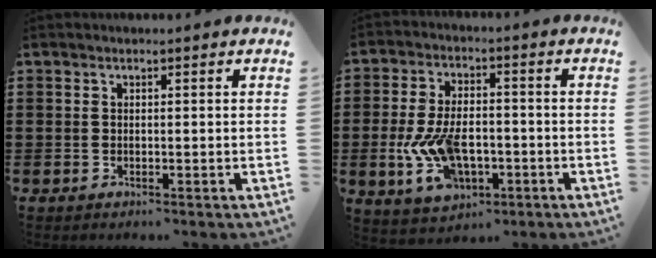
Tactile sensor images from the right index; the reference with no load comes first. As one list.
[{"total": 9.5, "force": [-2.5, 5.3, 7.5], "torque": [-0.173, 0.000, -0.049]}]